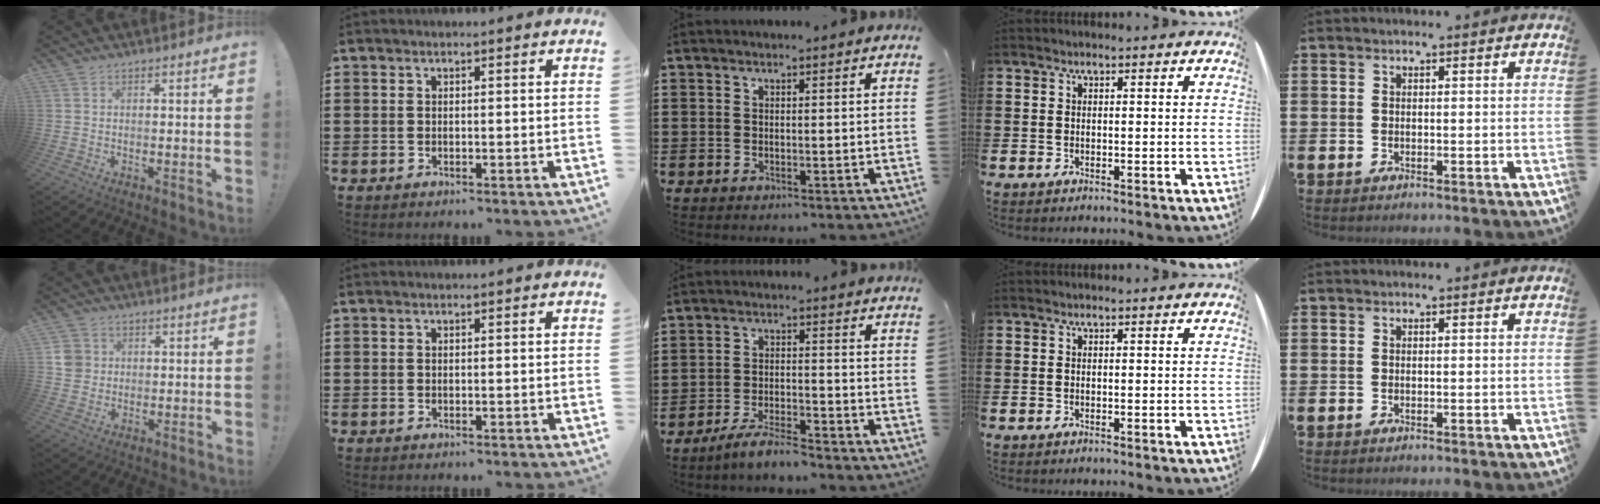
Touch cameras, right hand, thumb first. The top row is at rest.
{"thumb": {"total": 4.9, "force": [0.7, 4.6, 1.4], "torque": [-0.018, 0.002, 0.014]}, "middle": {"total": 4.4, "force": [-4.1, 0.2, 1.6], "torque": [-0.033, 0.000, -0.081]}}